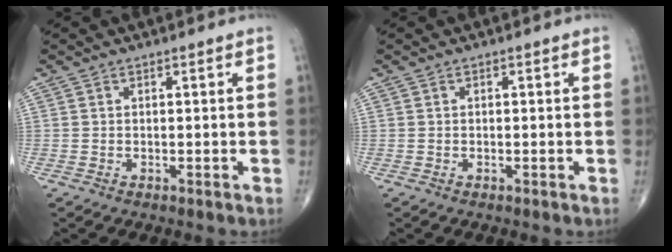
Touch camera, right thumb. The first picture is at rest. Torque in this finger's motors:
{"motor_torque": [0.33, -0.59, -0.19, -0.08, 0.01]}